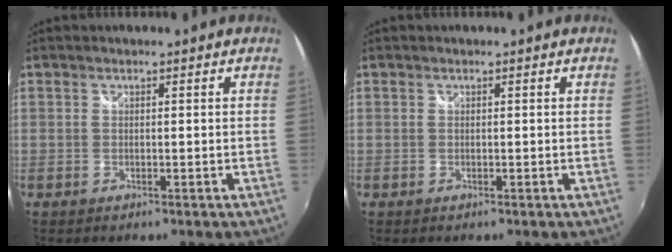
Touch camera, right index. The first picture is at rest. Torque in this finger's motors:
{"motor_torque": [0.30, 0.25, 0.03, 0.00]}